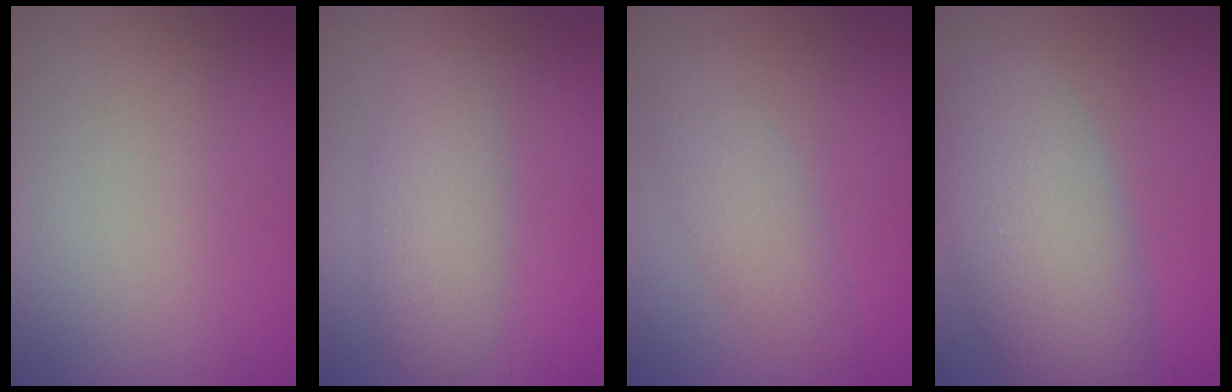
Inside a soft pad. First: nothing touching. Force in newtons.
{"total": 3.5, "press": 3.5, "slide": 0.3}
{"total": 2.4, "press": 2.4, "slide": 0.1}
{"total": 7.9, "press": 7.9, "slide": 0.3}